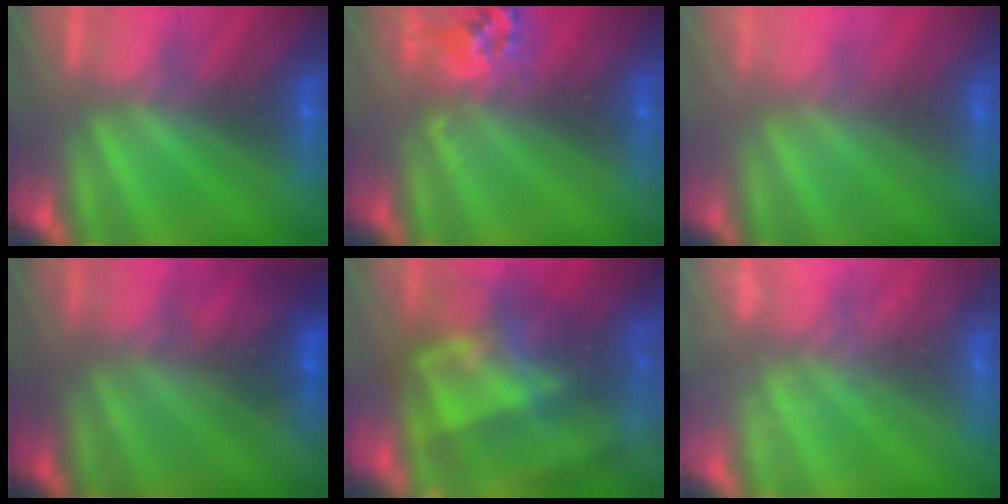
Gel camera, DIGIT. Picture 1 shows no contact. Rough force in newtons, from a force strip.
{"total": 2.6}
{"total": 2.9}
{"total": 4.6}
{"total": 9.3}
{"total": 1.7}